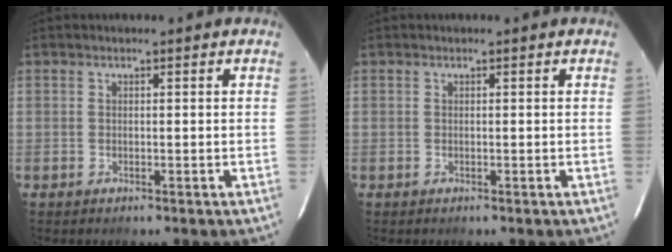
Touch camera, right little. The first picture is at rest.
{"total": 0.0}